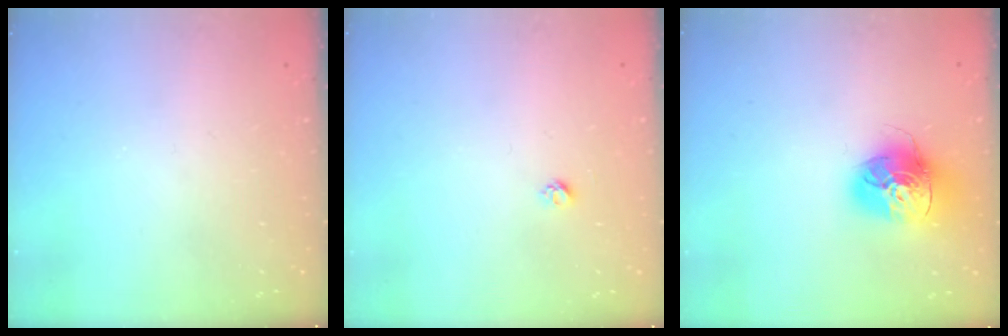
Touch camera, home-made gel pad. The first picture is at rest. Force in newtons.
{"total": 3.6, "press": 3.6, "slide": 0.3}
{"total": 16.6, "press": 16.6, "slide": 1.6}